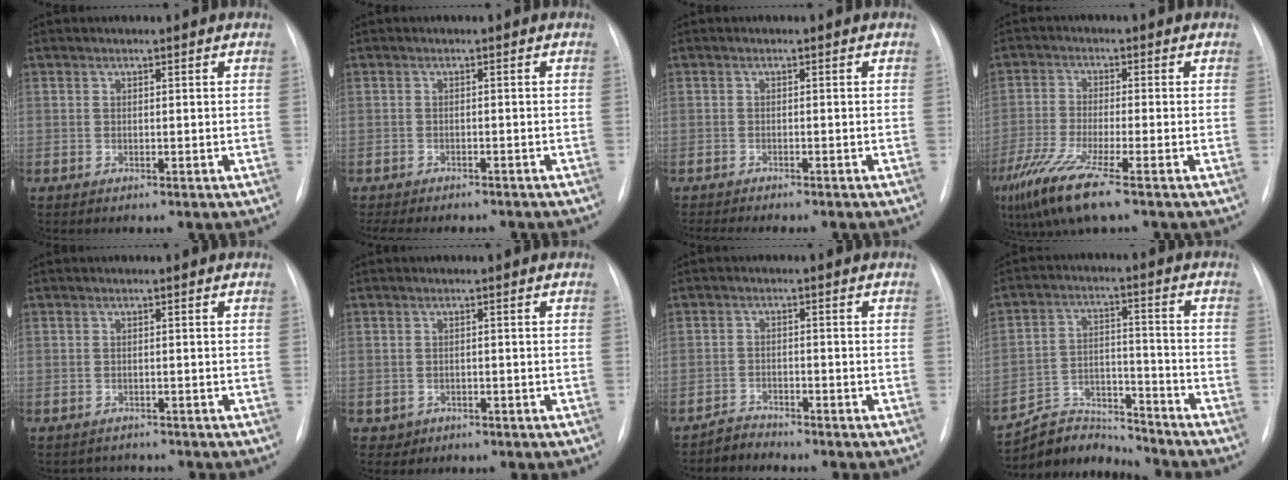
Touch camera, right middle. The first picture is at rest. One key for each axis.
{"total": 10.3, "fx": -8.9, "fy": 3.2, "fz": 3.9, "tx": -0.065, "ty": -0.002, "tz": -0.111}
{"total": 7.6, "fx": -6.8, "fy": 0.9, "fz": 3.5, "tx": -0.036, "ty": -0.003, "tz": -0.093}
{"total": 9.5, "fx": -6.0, "fy": 0.1, "fz": 7.4, "tx": -0.155, "ty": -0.032, "tz": -0.114}
{"total": 2.3, "fx": -2.0, "fy": 1.0, "fz": -0.5, "tx": 0.004, "ty": 0.003, "tz": -0.028}
{"total": 1.8, "fx": -0.6, "fy": 1.7, "fz": 0.0, "tx": -0.006, "ty": 0.007, "tz": -0.002}
{"total": 2.4, "fx": -2.3, "fy": 0.4, "fz": -0.6, "tx": 0.014, "ty": -0.007, "tz": -0.042}
{"total": 9.8, "fx": -9.6, "fy": 1.9, "fz": -0.4, "tx": 0.006, "ty": 0.032, "tz": -0.173}